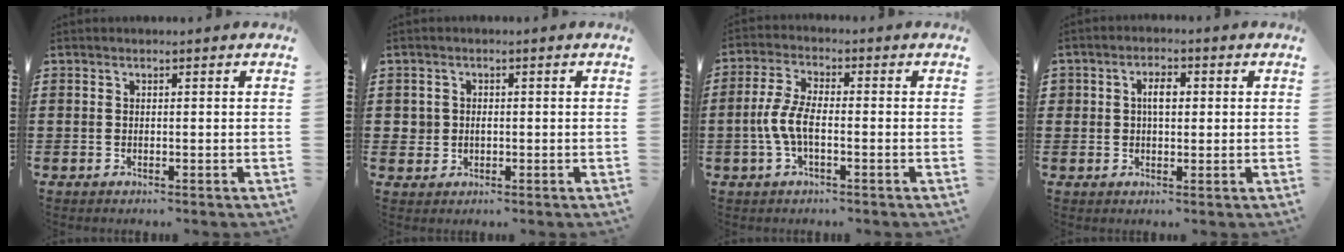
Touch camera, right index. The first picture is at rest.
{"total": 1.7, "force": [0.1, 1.7, 0.3], "torque": [-0.013, 0.009, -0.002]}
{"total": 5.4, "force": [-1.3, 2.1, 4.8], "torque": [-0.118, -0.005, -0.034]}
{"total": 3.1, "force": [0.4, 1.9, 2.5], "torque": [-0.044, 0.007, 0.005]}